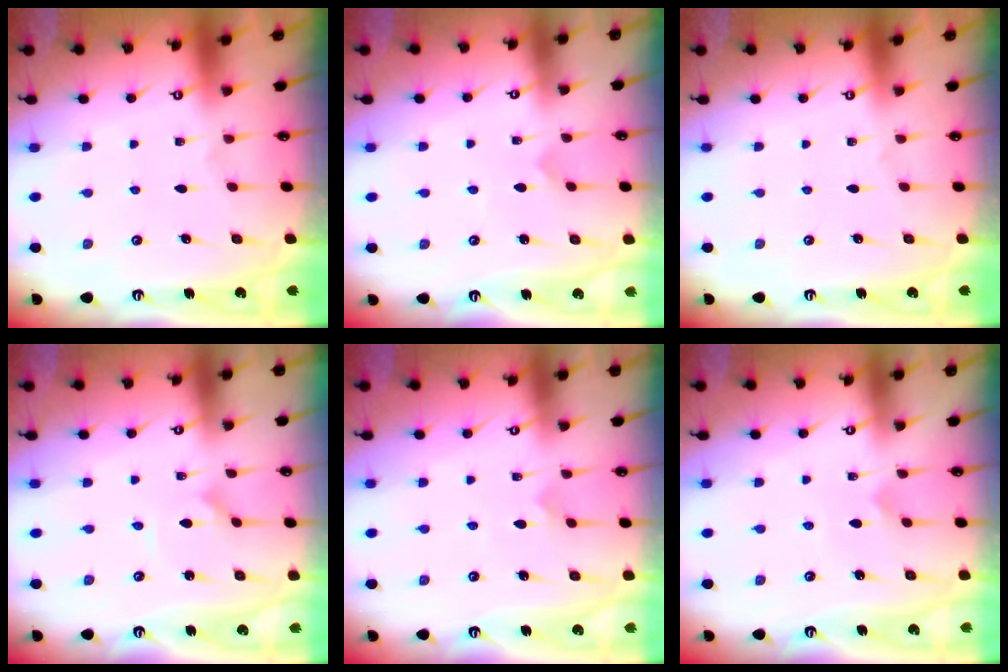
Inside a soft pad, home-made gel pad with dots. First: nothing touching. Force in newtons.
{"total": 2.7, "press": 2.7, "slide": 0.2}
{"total": 0.0}
{"total": 1.1, "press": 1.1, "slide": 0.2}
{"total": 5.9, "press": 5.9, "slide": 0.5}
{"total": 3.3, "press": 3.3, "slide": 0.2}